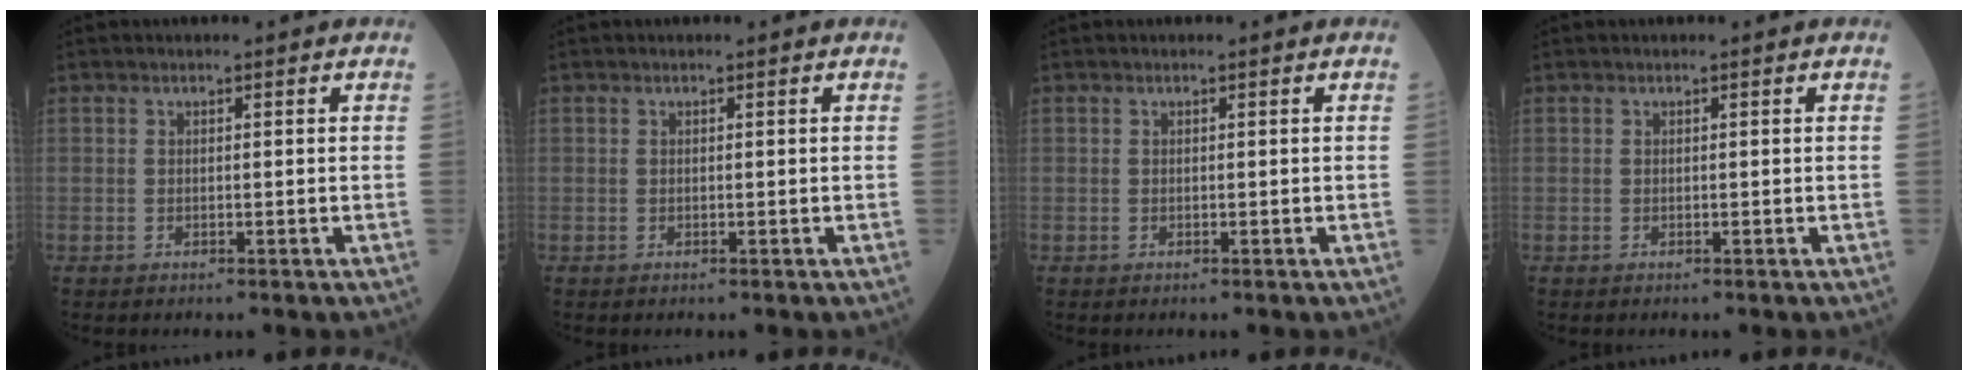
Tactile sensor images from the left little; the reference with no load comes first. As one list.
[{"total": 0.0}, {"total": 0.0}, {"total": 0.0}]